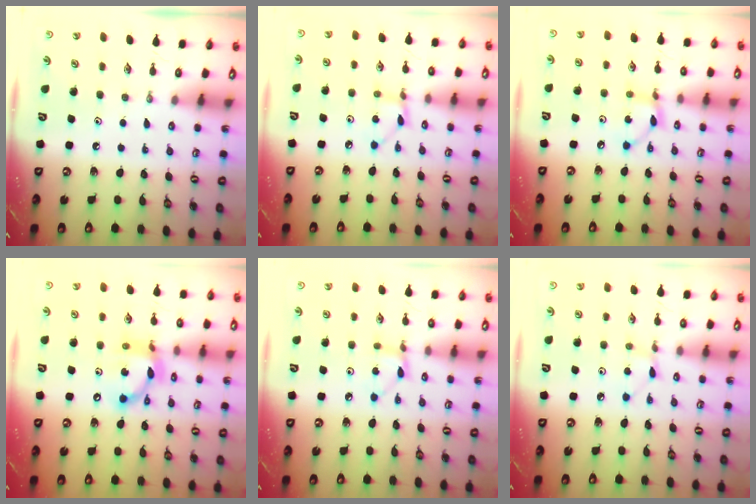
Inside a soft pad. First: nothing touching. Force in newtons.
{"total": 2.9, "press": 2.9, "slide": 0.3}
{"total": 3.9, "press": 3.9, "slide": 0.2}
{"total": 12.5, "press": 12.4, "slide": 1.2}
{"total": 3.2, "press": 3.2, "slide": 0.3}
{"total": 2.9, "press": 2.9, "slide": 0.4}